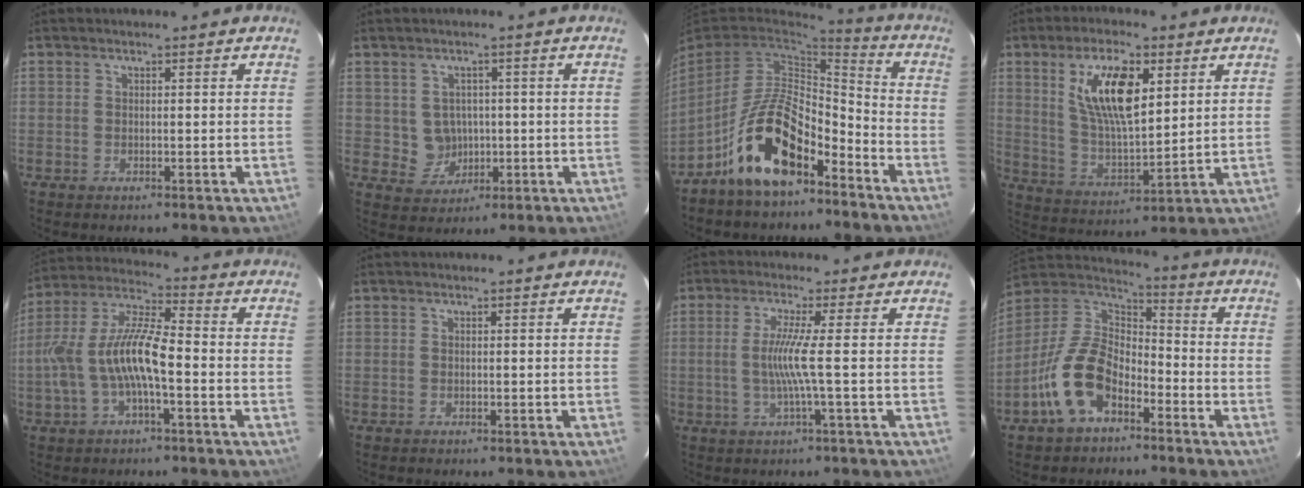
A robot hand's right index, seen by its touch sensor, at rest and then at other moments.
{"total": 4.9, "force": [0.1, 4.8, 1.0], "torque": [-0.028, 0.013, 0.020]}
{"total": 14.6, "force": [-9.1, 6.1, 9.5], "torque": [-0.188, 0.016, -0.161]}
{"total": 13.3, "force": [5.2, 5.3, 11.0], "torque": [-0.200, 0.007, 0.104]}
{"total": 12.5, "force": [-2.9, 3.9, 11.6], "torque": [-0.241, 0.008, -0.053]}
{"total": 0.0}
{"total": 5.1, "force": [-0.4, -1.4, 4.9], "torque": [-0.102, -0.006, -0.005]}
{"total": 14.5, "force": [-7.3, 8.6, 9.1], "torque": [-0.196, 0.014, -0.139]}